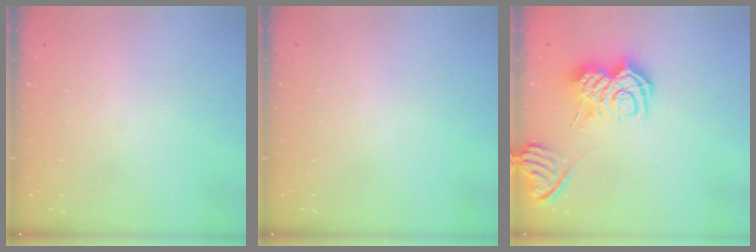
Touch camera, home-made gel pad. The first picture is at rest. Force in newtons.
{"total": 0.0}
{"total": 11.4, "press": 11.4, "slide": 0.6}